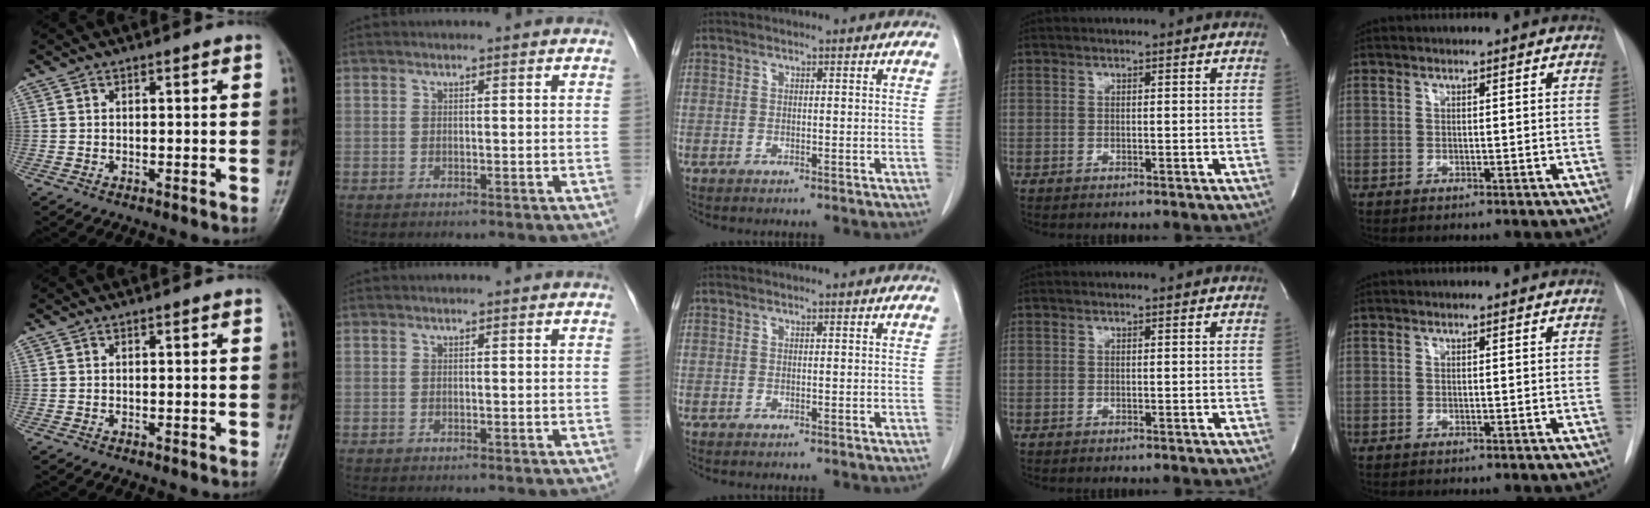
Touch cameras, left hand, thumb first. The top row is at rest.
{}